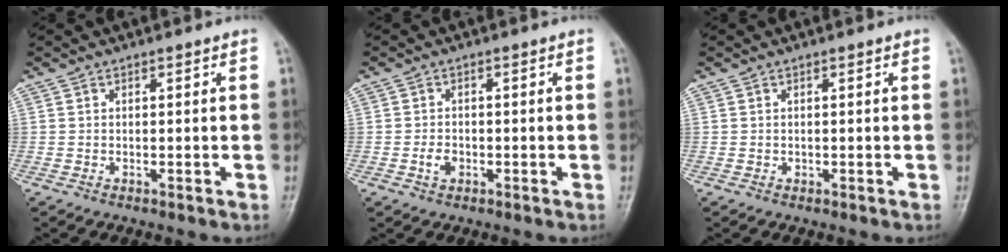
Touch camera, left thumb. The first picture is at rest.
{"total": 2.4, "force": [-0.8, 1.8, 1.4], "torque": [-0.020, 0.005, -0.015]}
{"total": 0.0}